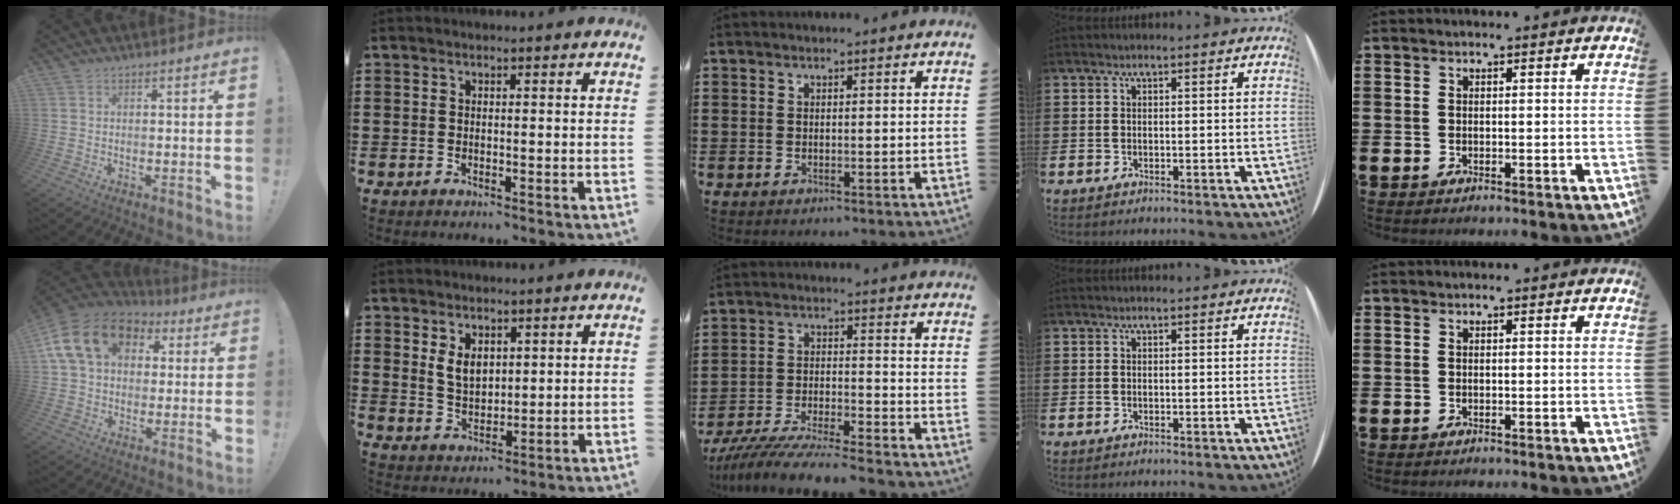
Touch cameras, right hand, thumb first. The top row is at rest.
{"thumb": {"total": 17.3, "force": [5.6, 12.4, 10.7], "torque": [-0.179, 0.003, 0.106]}, "index": {"total": 4.1, "force": [1.8, 2.6, 2.5], "torque": [-0.050, 0.005, 0.031]}, "middle": {"total": 7.9, "force": [-7.6, 0.1, 2.2], "torque": [-0.043, 0.002, -0.149]}}